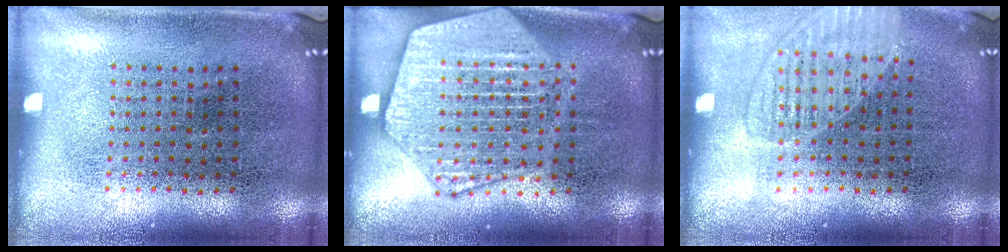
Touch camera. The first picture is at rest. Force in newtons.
{"total": 3.8, "press": 3.7, "slide": 0.3}
{"total": 1.4, "press": 1.4, "slide": 0.2}